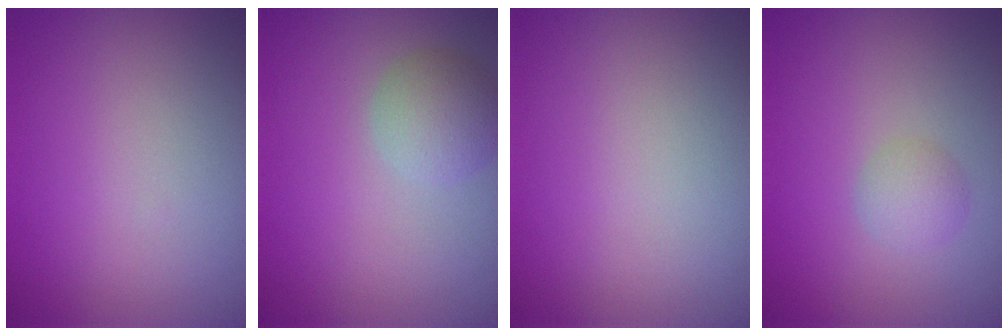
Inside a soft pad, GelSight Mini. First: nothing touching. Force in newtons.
{"total": 3.0, "press": 3.0, "slide": 0.1}
{"total": 0.0}
{"total": 1.7, "press": 1.7, "slide": 0.0}